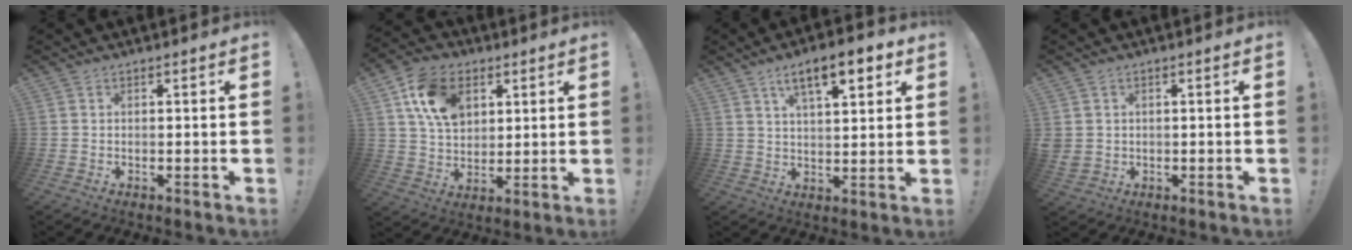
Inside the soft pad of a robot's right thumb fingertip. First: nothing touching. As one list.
[{"total": 14.7, "force": [5.9, 10.5, 8.4], "torque": [-0.129, -0.009, 0.118]}, {"total": 10.9, "force": [5.7, 3.5, 8.6], "torque": [-0.130, -0.017, 0.092]}, {"total": 2.7, "force": [0.9, 2.3, 1.0], "torque": [-0.013, -0.003, 0.020]}]